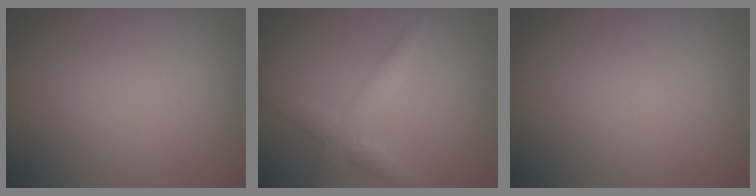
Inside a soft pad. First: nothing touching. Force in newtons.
{"total": 3.3, "press": 3.3, "slide": 0.2}
{"total": 0.0}